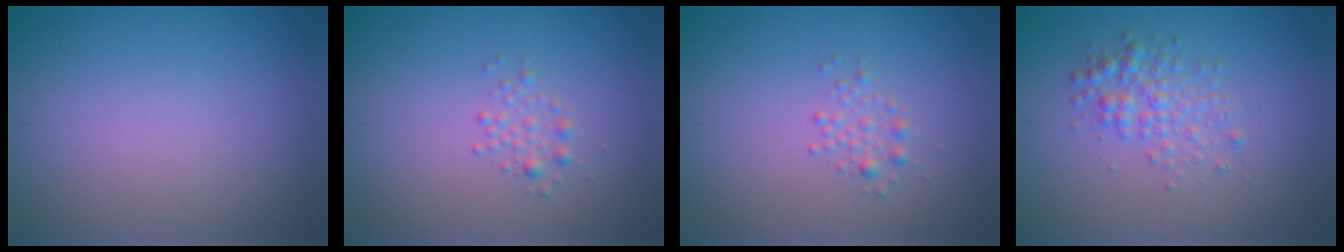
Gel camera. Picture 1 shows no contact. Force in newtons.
{"total": 1.2, "press": 1.2, "slide": 0.0}
{"total": 1.2, "press": 1.2, "slide": 0.0}
{"total": 2.5, "press": 2.5, "slide": 0.0}